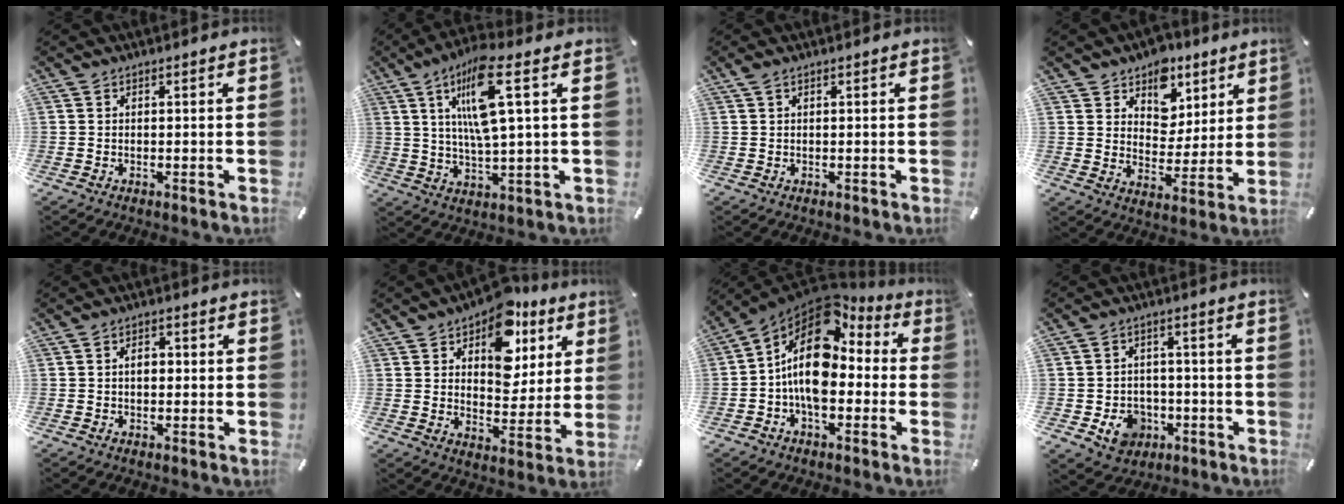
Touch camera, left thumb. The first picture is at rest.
{"total": 13.4, "force": [4.8, 2.5, 12.3], "torque": [-0.243, -0.010, 0.073]}
{"total": 1.0, "force": [0.5, 0.4, 0.8], "torque": [-0.018, 0.002, 0.008]}
{"total": 9.6, "force": [6.0, 7.4, 0.9], "torque": [-0.012, -0.061, 0.109]}
{"total": 3.3, "force": [0.1, 2.2, 2.5], "torque": [-0.034, 0.000, -0.004]}
{"total": 13.9, "force": [7.4, 9.0, 7.4], "torque": [-0.099, -0.048, 0.128]}
{"total": 15.6, "force": [1.3, 9.9, 11.9], "torque": [-0.229, -0.011, 0.019]}
{"total": 8.2, "force": [-2.6, 7.1, 3.1], "torque": [-0.059, 0.017, -0.042]}